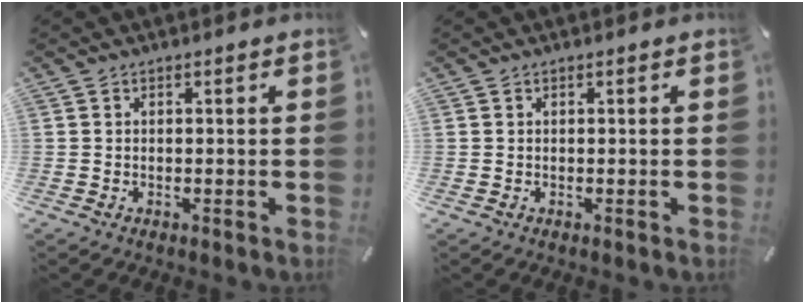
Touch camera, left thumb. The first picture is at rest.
{"total": 0.0}